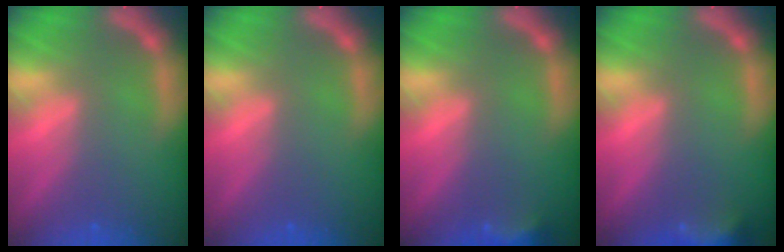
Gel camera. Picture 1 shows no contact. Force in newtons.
{"total": 0.0}
{"total": 3.0}
{"total": 4.9}